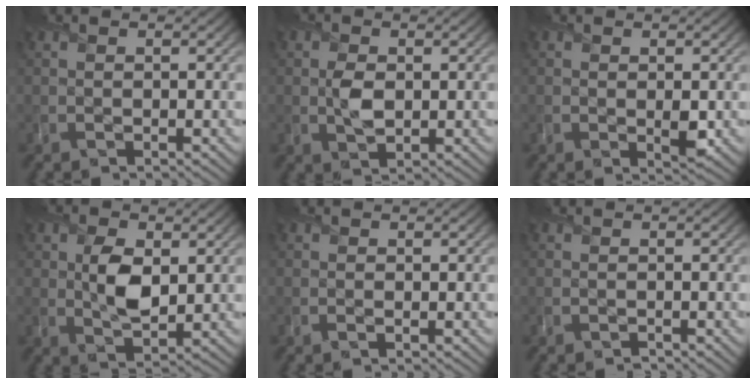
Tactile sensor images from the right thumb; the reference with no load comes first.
{"total": 3.0, "force": [0.1, 2.0, 2.2], "torque": [-0.050, -0.006, 0.001]}
{"total": 1.7, "force": [0.0, 1.1, 1.4], "torque": [-0.024, -0.011, 0.001]}
{"total": 5.6, "force": [0.9, 3.3, 4.4], "torque": [-0.089, -0.007, 0.017]}
{"total": 0.5, "force": [-0.2, 0.3, 0.4], "torque": [-0.009, -0.005, -0.005]}
{"total": 0.8, "force": [-0.6, 0.4, 0.1], "torque": [-0.003, -0.007, -0.013]}